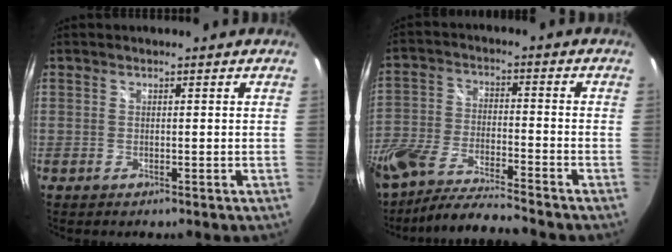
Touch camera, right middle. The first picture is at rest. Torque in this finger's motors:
{"motor_torque": [1.07, -1.07, 0.46, 0.21]}